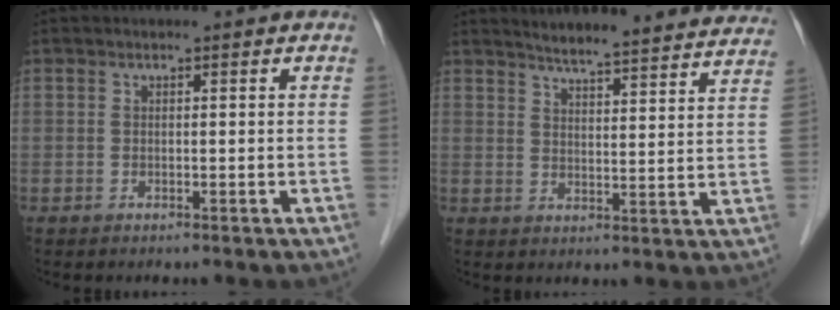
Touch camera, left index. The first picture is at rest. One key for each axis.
{"total": 19.8, "fx": 18.5, "fy": 1.5, "fz": 7.0, "tx": -0.095, "ty": -0.026, "tz": 0.220}